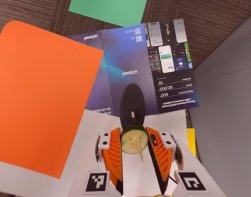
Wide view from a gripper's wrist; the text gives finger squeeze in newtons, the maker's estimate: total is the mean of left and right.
{"total": 9.0, "left": 9.4, "right": 8.5}